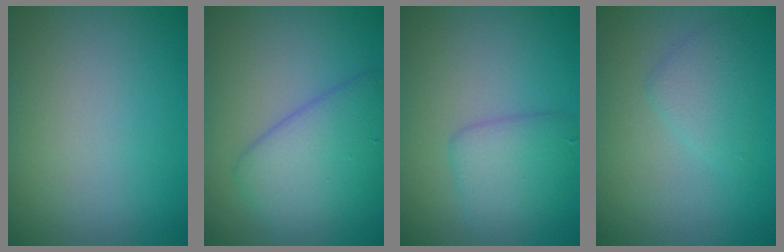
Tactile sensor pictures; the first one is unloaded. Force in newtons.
{"total": 5.3, "press": 5.3, "slide": 0.1}
{"total": 3.0, "press": 3.0, "slide": 0.2}
{"total": 2.0, "press": 2.0, "slide": 0.1}